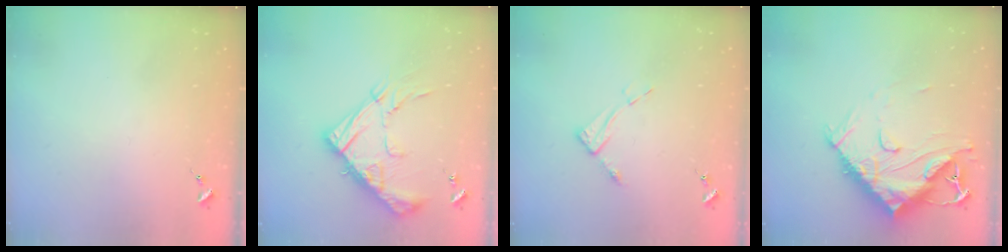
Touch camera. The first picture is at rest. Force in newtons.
{"total": 19.5, "press": 19.4, "slide": 1.8}
{"total": 6.5, "press": 6.5, "slide": 0.5}
{"total": 18.8, "press": 18.7, "slide": 1.7}